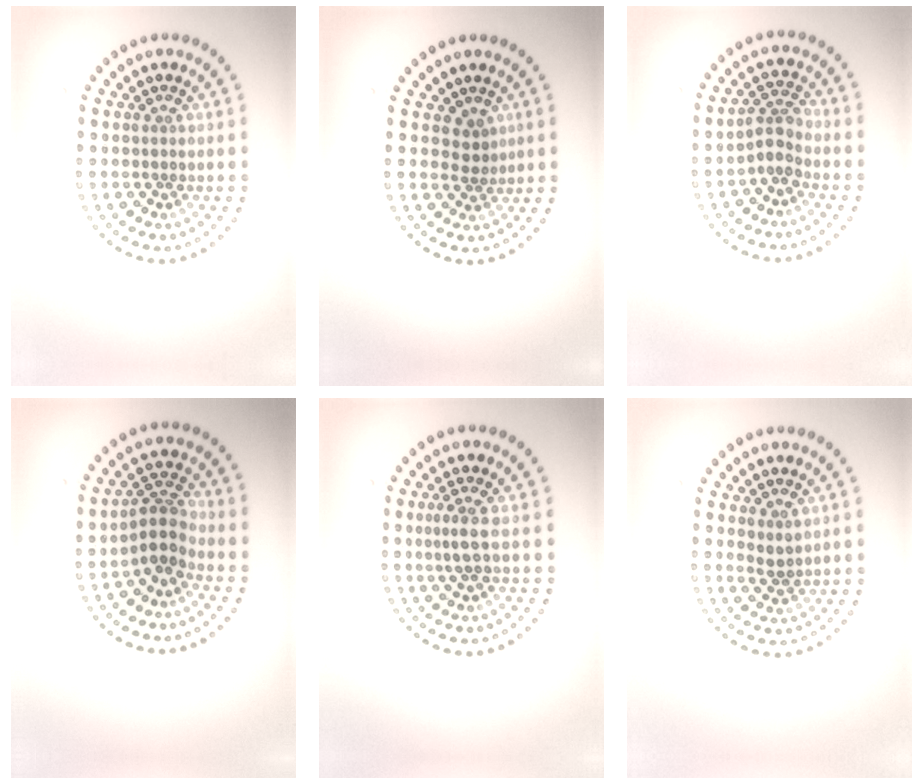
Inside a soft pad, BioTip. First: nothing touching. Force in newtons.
{"total": 1.4, "press": 1.1, "slide": 0.9}
{"total": 2.4, "press": 1.8, "slide": 1.6}
{"total": 2.9, "press": 2.2, "slide": 1.9}
{"total": 1.5, "press": 1.2, "slide": 0.9}
{"total": 1.3, "press": 1.1, "slide": 0.7}